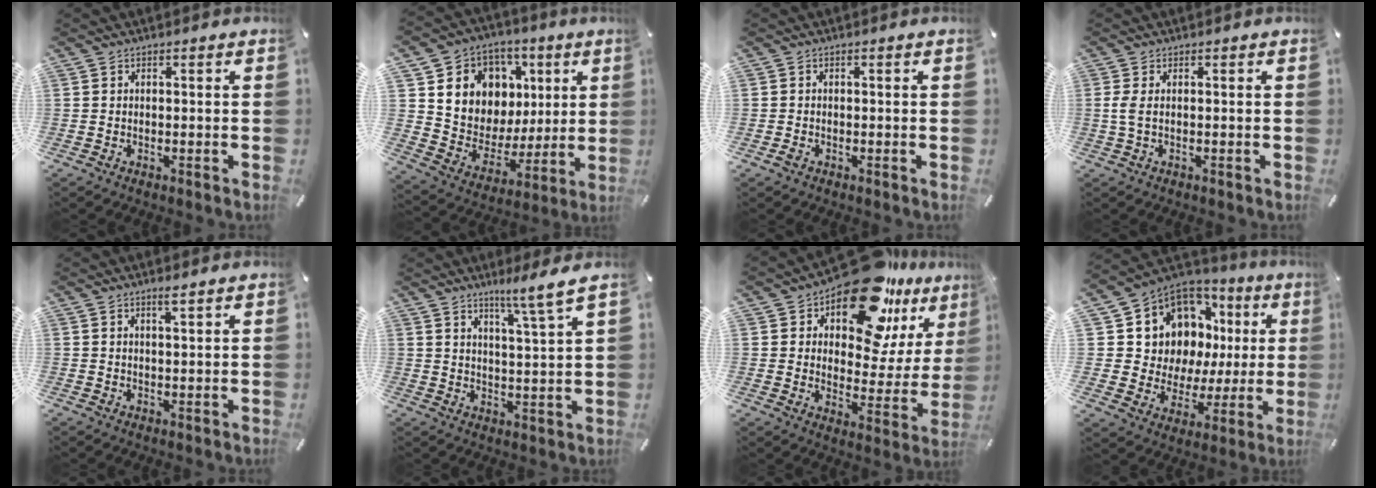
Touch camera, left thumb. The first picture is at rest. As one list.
[{"total": 10.7, "force": [2.8, 10.2, 1.2], "torque": [-0.028, -0.036, 0.066]}, {"total": 0.8, "force": [-0.4, 0.6, 0.2], "torque": [-0.003, 0.001, -0.010]}, {"total": 2.4, "force": [0.1, 0.8, 2.2], "torque": [-0.051, -0.001, -0.001]}, {"total": 2.0, "force": [1.5, 0.1, 1.3], "torque": [-0.028, -0.002, 0.026]}, {"total": 7.6, "force": [6.3, -0.4, 4.2], "torque": [-0.074, -0.040, 0.105]}, {"total": 19.3, "force": [14.5, 8.5, 9.5], "torque": [-0.146, -0.112, 0.248]}, {"total": 11.4, "force": [6.1, 9.1, 2.9], "torque": [-0.065, -0.077, 0.127]}]